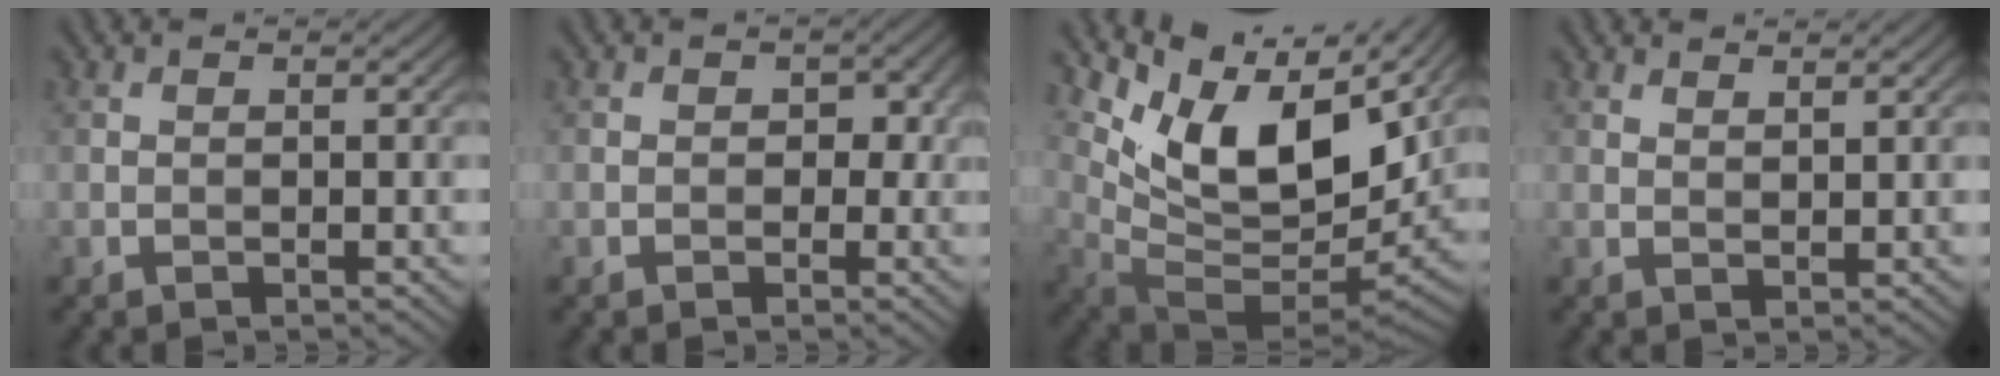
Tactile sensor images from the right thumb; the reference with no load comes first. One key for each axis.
{"total": 2.0, "fx": -0.1, "fy": 1.7, "fz": 1.1, "tx": -0.013, "ty": -0.003, "tz": -0.003}
{"total": 13.3, "fx": 5.7, "fy": 6.7, "fz": 10.0, "tx": -0.191, "ty": -0.008, "tz": 0.120}
{"total": 1.4, "fx": 1.2, "fy": 0.2, "fz": 0.6, "tx": -0.016, "ty": -0.002, "tz": 0.023}